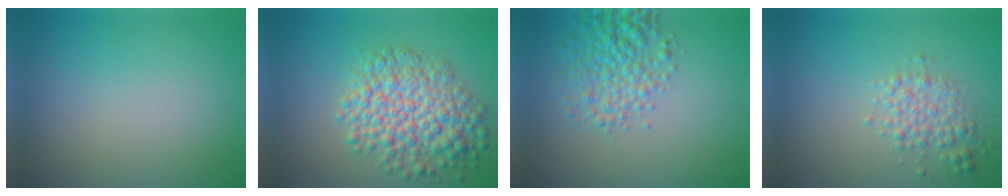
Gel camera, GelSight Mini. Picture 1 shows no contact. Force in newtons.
{"total": 7.4, "press": 7.4, "slide": 0.2}
{"total": 4.6, "press": 4.6, "slide": 0.2}
{"total": 2.5, "press": 2.5, "slide": 0.0}